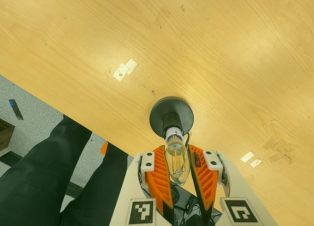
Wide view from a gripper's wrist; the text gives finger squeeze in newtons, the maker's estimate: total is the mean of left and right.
{"total": 13.4, "left": 14.6, "right": 12.2}